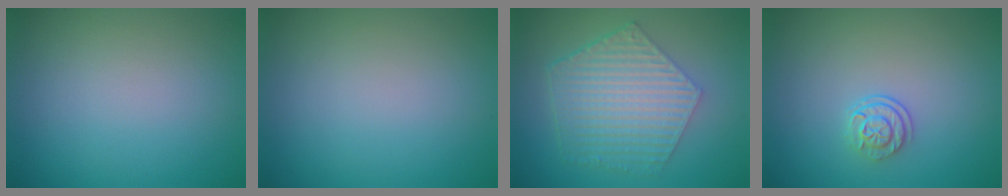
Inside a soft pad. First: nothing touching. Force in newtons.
{"total": 0.0}
{"total": 6.4, "press": 4.6, "slide": 4.5}
{"total": 2.2, "press": 1.7, "slide": 1.4}